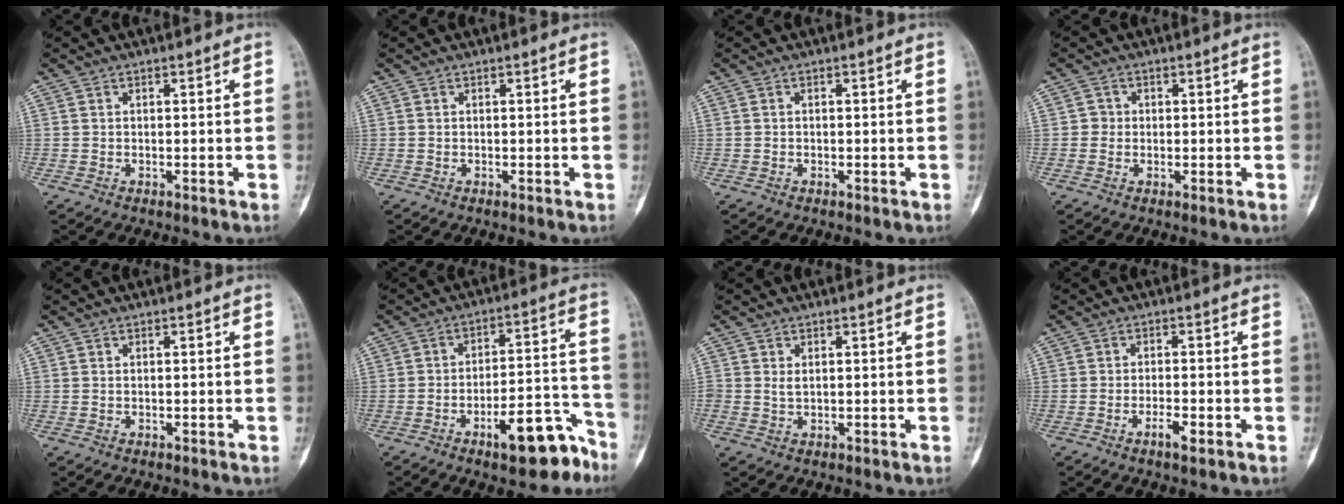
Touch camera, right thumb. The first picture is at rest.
{"total": 0.0}
{"total": 0.0}
{"total": 1.7, "force": [0.0, 1.6, 0.3], "torque": [0.007, 0.006, -0.004]}
{"total": 0.0}
{"total": 12.2, "force": [-7.8, 4.3, 8.4], "torque": [-0.094, 0.077, -0.117]}
{"total": 1.4, "force": [0.4, 0.9, 1.0], "torque": [-0.014, -0.003, 0.011]}
{"total": 2.7, "force": [-1.5, 0.6, 2.2], "torque": [-0.042, 0.005, -0.029]}